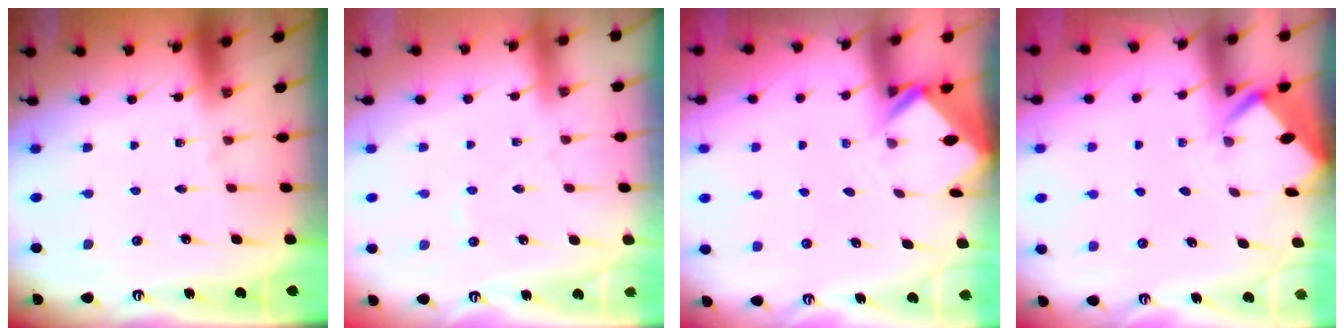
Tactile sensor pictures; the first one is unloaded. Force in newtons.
{"total": 2.6, "press": 2.5, "slide": 0.5}
{"total": 2.3, "press": 2.3, "slide": 0.1}
{"total": 2.8, "press": 2.8, "slide": 0.2}